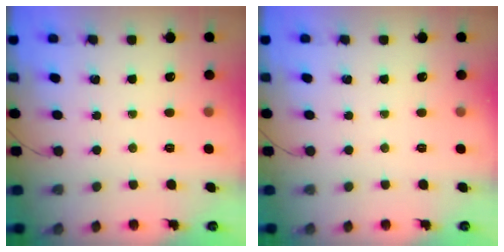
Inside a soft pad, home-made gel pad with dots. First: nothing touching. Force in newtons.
{"total": 0.0}